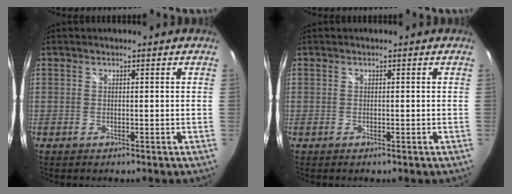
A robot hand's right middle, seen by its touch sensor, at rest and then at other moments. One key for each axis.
{"total": 0.0}